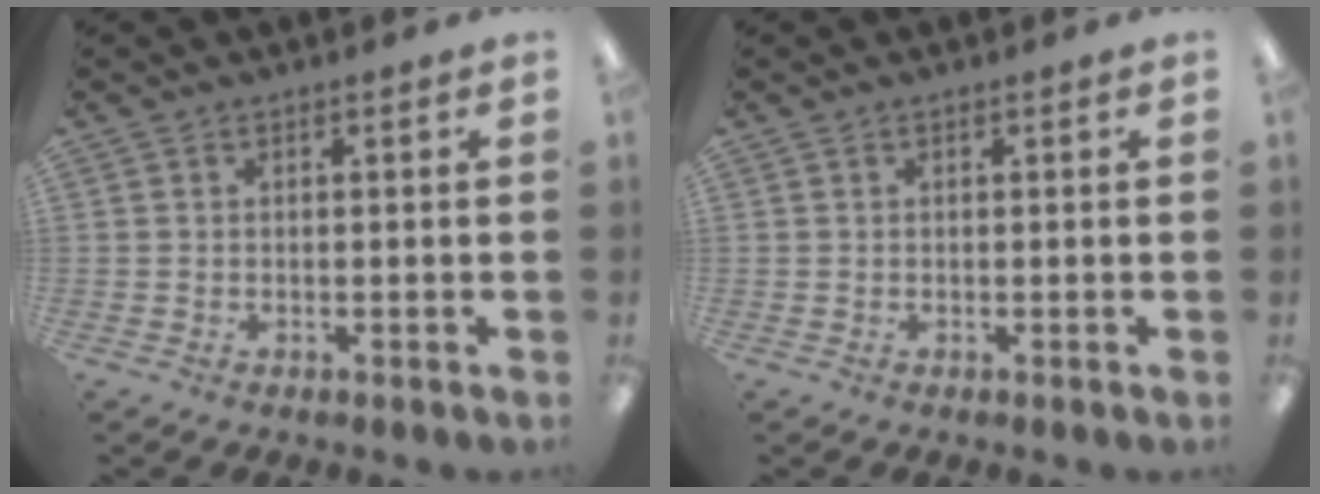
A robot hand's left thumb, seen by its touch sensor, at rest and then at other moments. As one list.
[{"total": 0.0}]